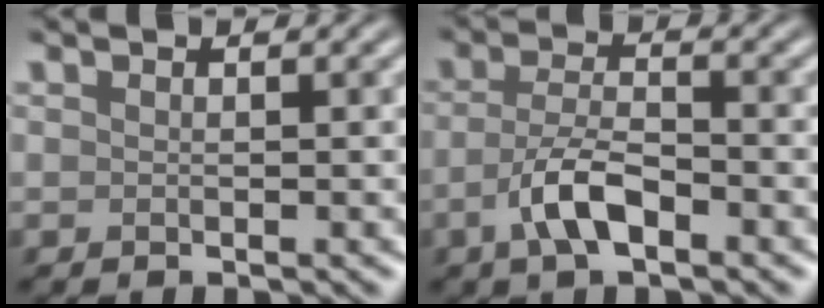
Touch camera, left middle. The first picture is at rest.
{"total": 4.0, "force": [-1.9, 1.4, 3.3], "torque": [-0.072, 0.005, -0.042]}